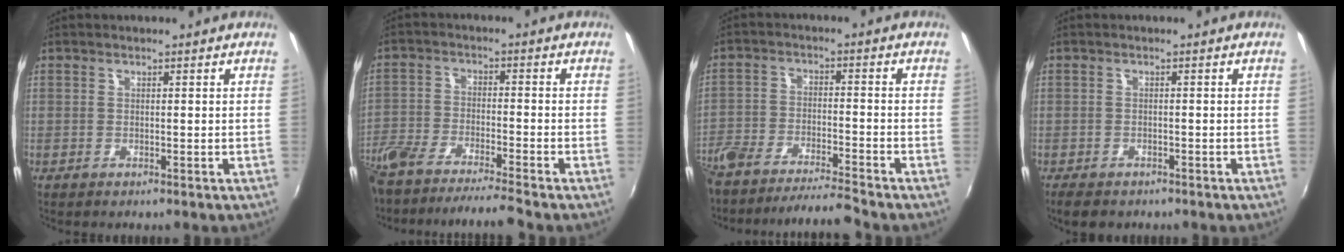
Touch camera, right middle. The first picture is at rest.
{"total": 12.1, "force": [-10.8, 0.2, 5.6], "torque": [-0.133, -0.023, -0.197]}
{"total": 11.8, "force": [-10.8, 0.6, 4.7], "torque": [-0.117, -0.011, -0.193]}
{"total": 3.8, "force": [-2.9, 1.8, 1.7], "torque": [-0.044, -0.012, -0.046]}